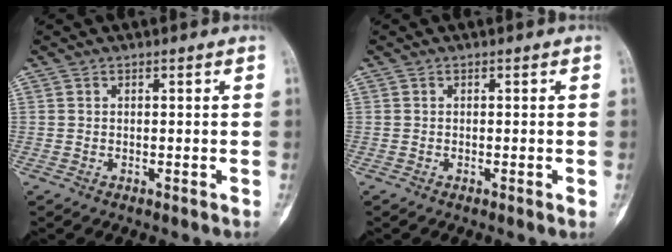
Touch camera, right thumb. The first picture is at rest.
{"total": 0.5, "force": [-0.2, 0.0, 0.5], "torque": [-0.008, 0.000, -0.002]}